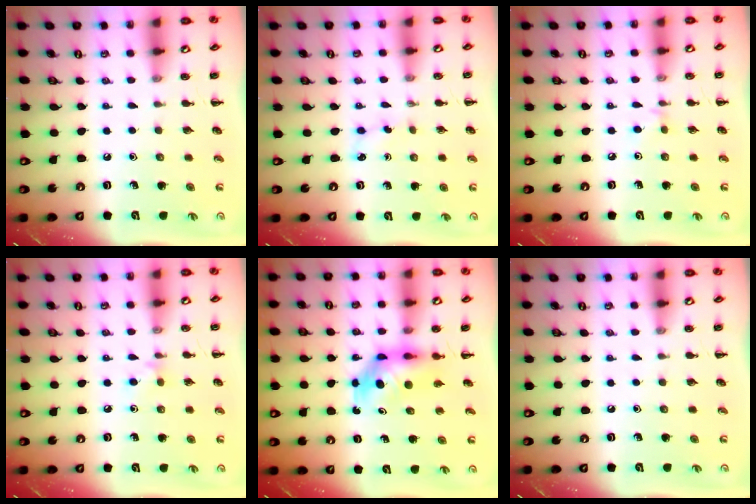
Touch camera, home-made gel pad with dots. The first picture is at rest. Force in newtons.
{"total": 2.6, "press": 2.5, "slide": 0.8}
{"total": 2.8, "press": 2.6, "slide": 1.1}
{"total": 4.5, "press": 4.2, "slide": 1.5}
{"total": 5.2, "press": 5.1, "slide": 0.8}
{"total": 0.0}